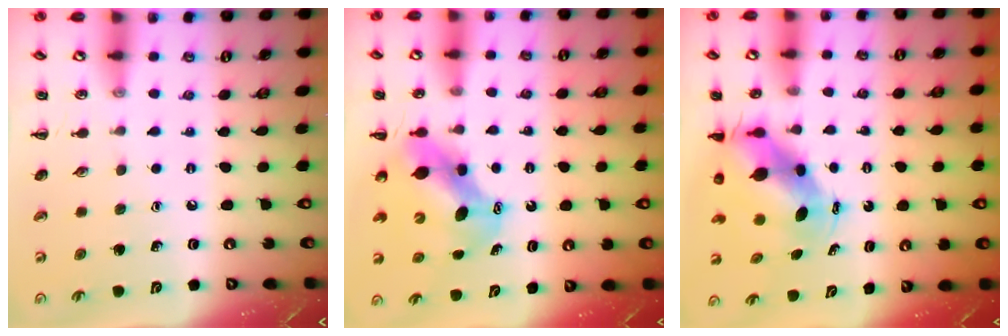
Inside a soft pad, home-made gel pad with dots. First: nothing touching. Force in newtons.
{"total": 6.7, "press": 6.5, "slide": 1.3}
{"total": 5.8, "press": 5.6, "slide": 1.5}